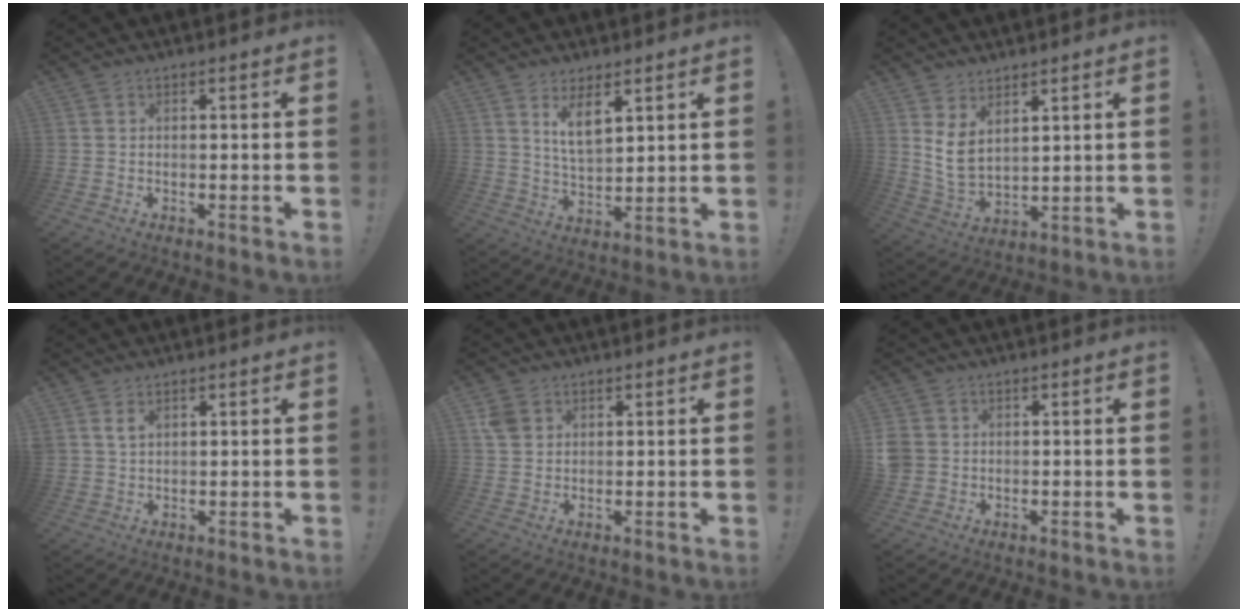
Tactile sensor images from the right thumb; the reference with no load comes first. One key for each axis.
{"total": 8.1, "fx": 4.8, "fy": 3.4, "fz": 5.6, "tx": -0.098, "ty": -0.021, "tz": 0.086}
{"total": 7.6, "fx": 4.2, "fy": 4.4, "fz": 4.5, "tx": -0.090, "ty": -0.028, "tz": 0.080}
{"total": 2.9, "fx": 1.8, "fy": 1.6, "fz": 1.6, "tx": -0.021, "ty": -0.009, "tz": 0.032}
{"total": 4.5, "fx": 2.0, "fy": 3.7, "fz": 1.7, "tx": -0.027, "ty": 0.004, "tz": 0.041}
{"total": 4.2, "fx": 0.4, "fy": 3.8, "fz": 1.6, "tx": -0.035, "ty": 0.004, "tz": 0.012}